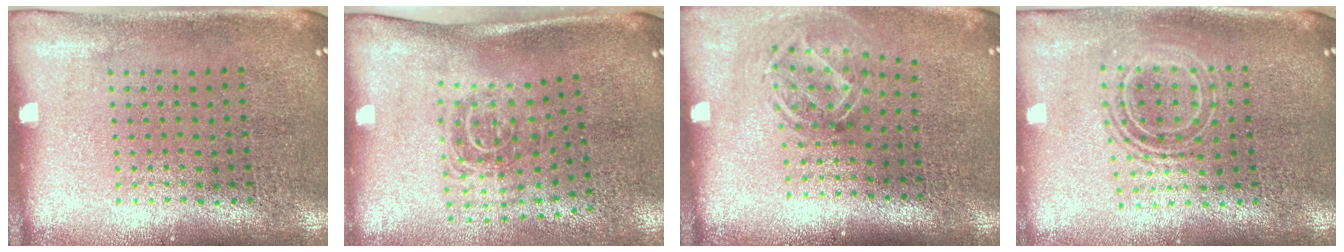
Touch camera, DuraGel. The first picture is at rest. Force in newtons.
{"total": 1.7, "press": 1.2, "slide": 1.3}
{"total": 1.8, "press": 1.3, "slide": 1.3}
{"total": 1.7, "press": 1.3, "slide": 1.1}